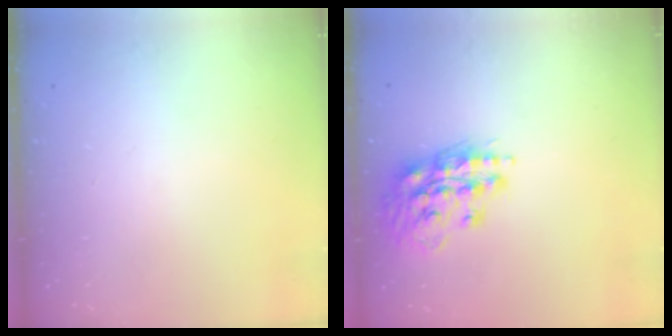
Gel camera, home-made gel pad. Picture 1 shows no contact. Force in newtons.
{"total": 15.3, "press": 15.2, "slide": 1.9}